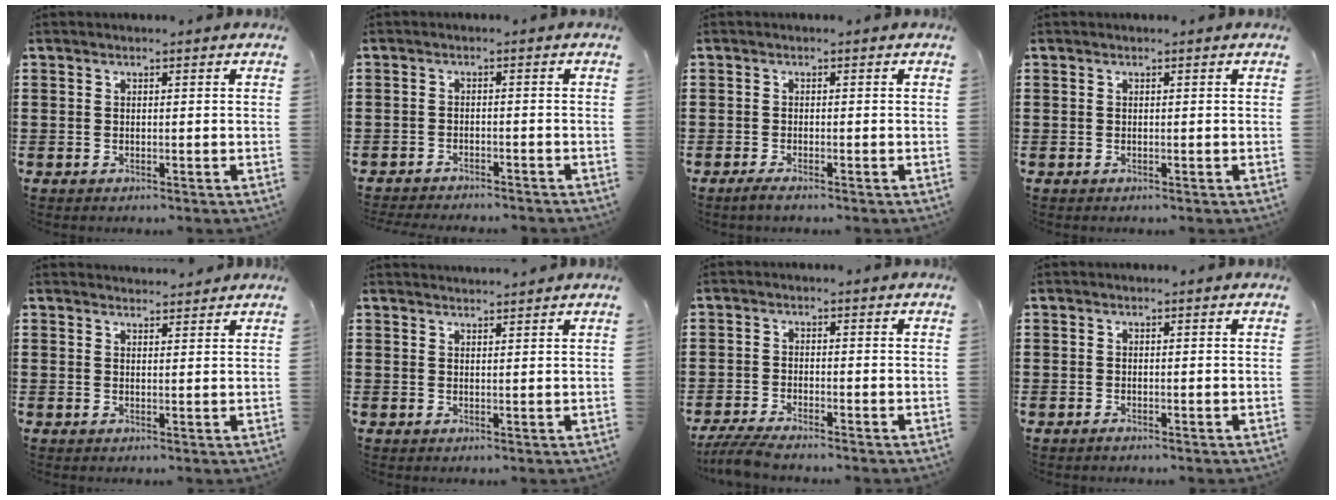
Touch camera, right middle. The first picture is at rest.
{"total": 2.0, "force": [-2.0, 0.0, 0.0], "torque": [-0.003, 0.001, -0.042]}
{"total": 1.1, "force": [-0.8, 0.1, 0.8], "torque": [-0.014, -0.004, -0.014]}
{"total": 0.0}
{"total": 2.1, "force": [2.0, 0.0, -0.1], "torque": [0.005, -0.003, 0.039]}
{"total": 1.7, "force": [1.7, -0.2, 0.0], "torque": [-0.003, 0.001, 0.033]}
{"total": 3.4, "force": [-3.1, 0.0, 1.5], "torque": [-0.045, -0.013, -0.065]}
{"total": 0.0}